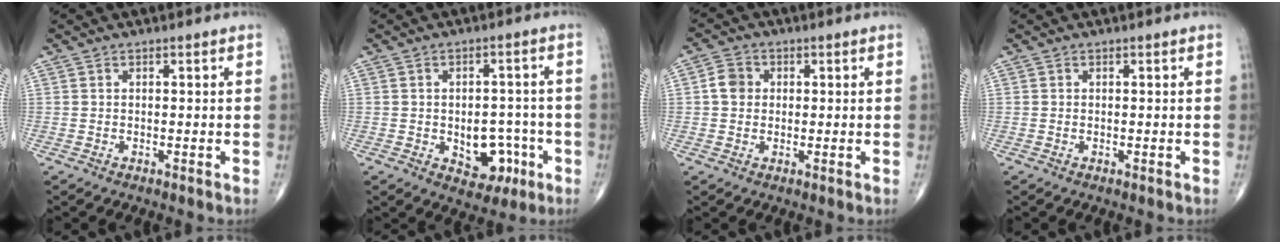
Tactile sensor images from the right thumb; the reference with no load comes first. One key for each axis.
{"total": 8.4, "fx": -2.6, "fy": 5.8, "fz": 5.5, "tx": -0.035, "ty": 0.025, "tz": -0.024}
{"total": 3.8, "fx": 0.4, "fy": 3.4, "fz": 1.8, "tx": -0.021, "ty": 0.007, "tz": 0.001}
{"total": 0.0}